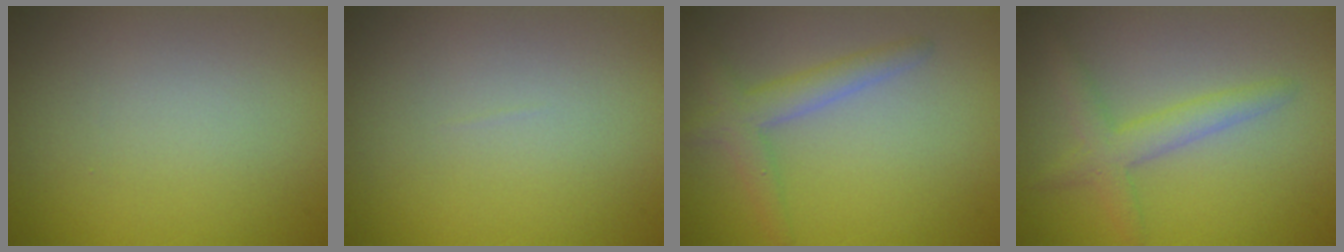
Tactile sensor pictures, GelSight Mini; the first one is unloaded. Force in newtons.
{"total": 0.0}
{"total": 2.7, "press": 2.7, "slide": 0.3}
{"total": 2.6, "press": 2.6, "slide": 0.2}